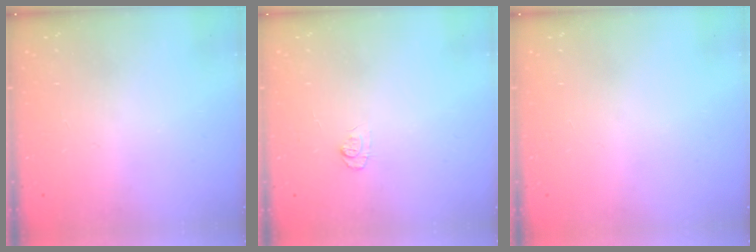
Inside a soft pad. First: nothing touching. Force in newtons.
{"total": 4.9, "press": 4.9, "slide": 0.6}
{"total": 0.0}